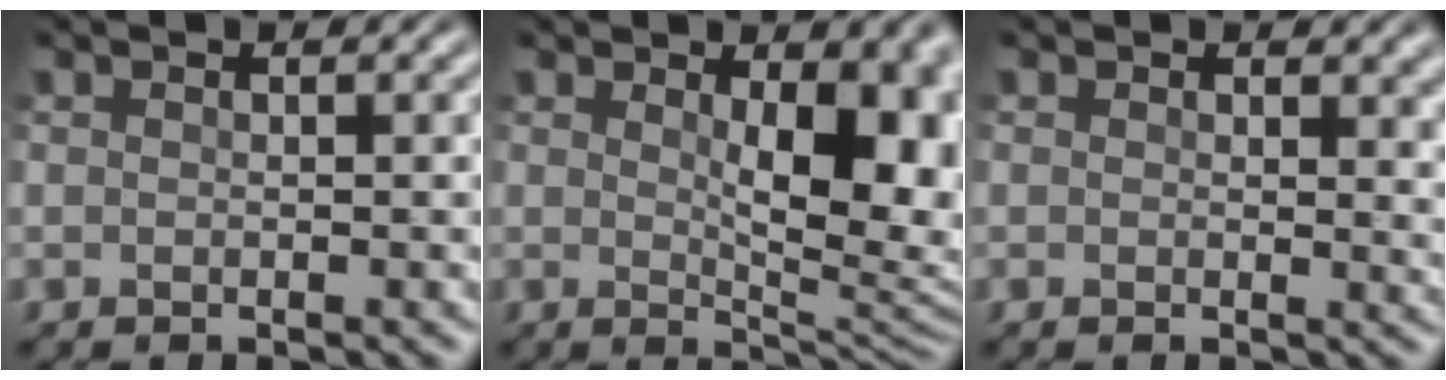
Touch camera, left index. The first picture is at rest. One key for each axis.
{"total": 9.4, "fx": 1.7, "fy": 3.8, "fz": 8.5, "tx": -0.077, "ty": 0.004, "tz": 0.028}
{"total": 2.2, "fx": 1.0, "fy": 0.9, "fz": 1.8, "tx": -0.010, "ty": -0.001, "tz": 0.022}